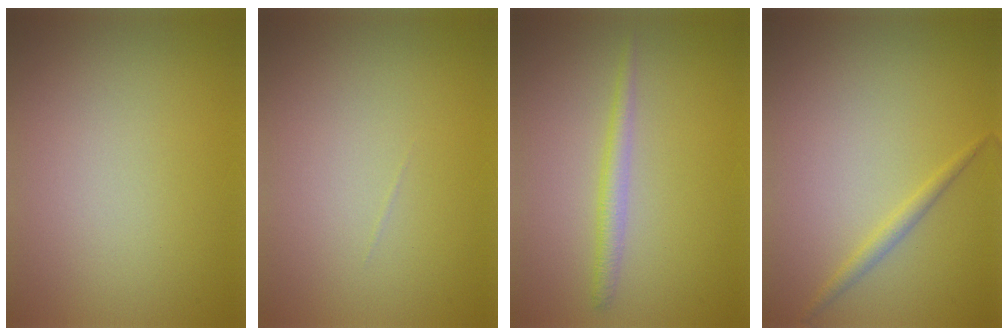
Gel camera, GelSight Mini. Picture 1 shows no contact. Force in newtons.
{"total": 0.0}
{"total": 1.7, "press": 1.7, "slide": 0.1}
{"total": 1.3, "press": 1.3, "slide": 0.0}